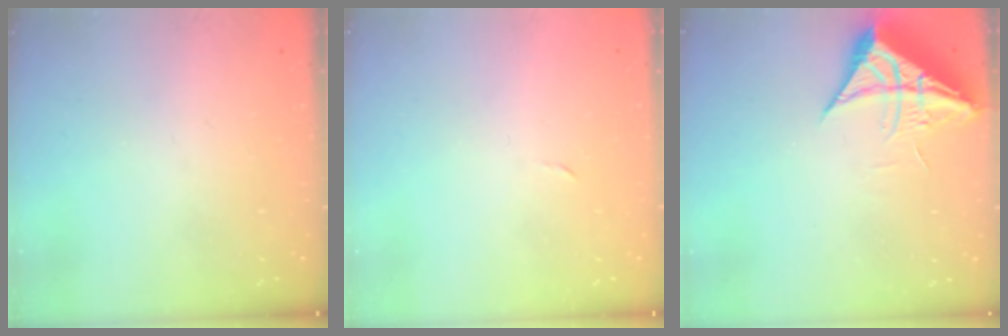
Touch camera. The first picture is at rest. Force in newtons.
{"total": 2.3, "press": 2.3, "slide": 0.4}
{"total": 10.0, "press": 9.9, "slide": 1.0}